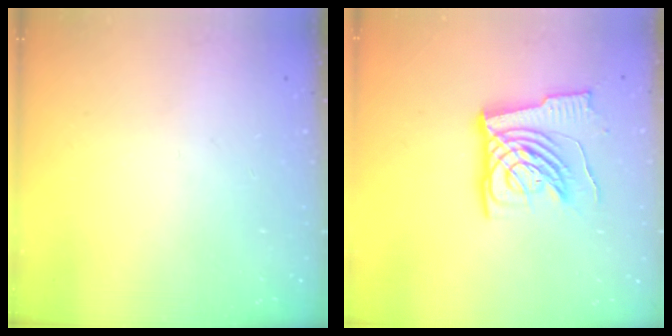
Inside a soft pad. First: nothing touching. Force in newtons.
{"total": 12.4, "press": 12.2, "slide": 2.0}